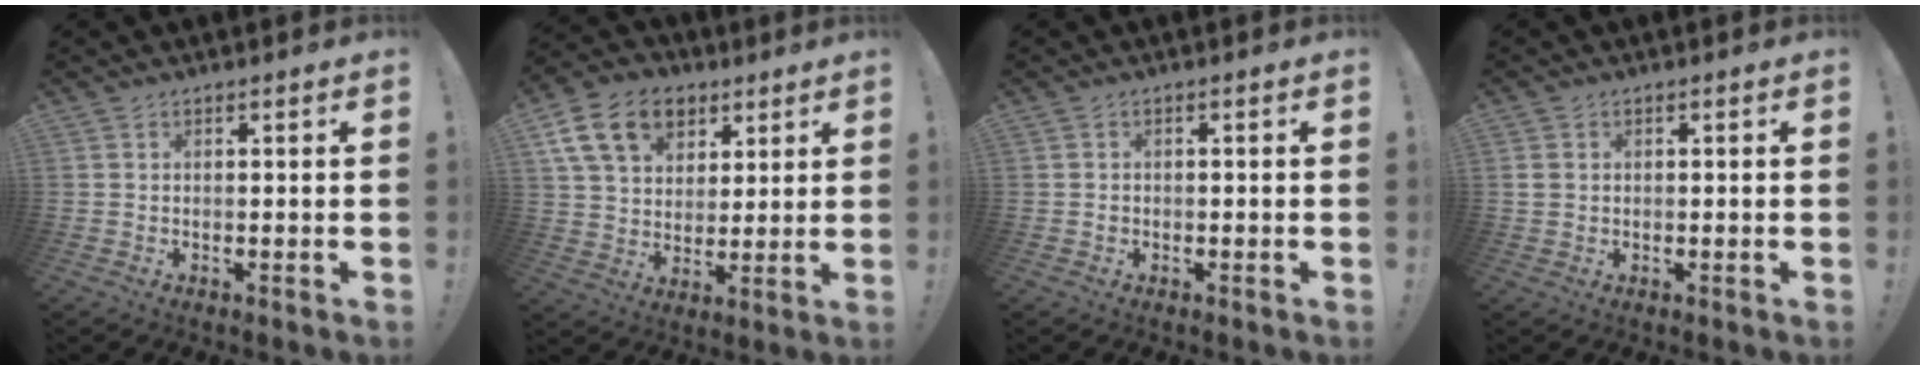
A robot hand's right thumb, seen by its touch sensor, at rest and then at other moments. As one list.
[{"total": 17.5, "force": [8.0, 12.5, 9.4], "torque": [-0.138, -0.032, 0.151]}, {"total": 0.7, "force": [-0.3, 0.6, 0.1], "torque": [-0.001, 0.003, -0.005]}, {"total": 2.0, "force": [0.4, 1.7, 0.9], "torque": [-0.016, 0.006, 0.008]}]